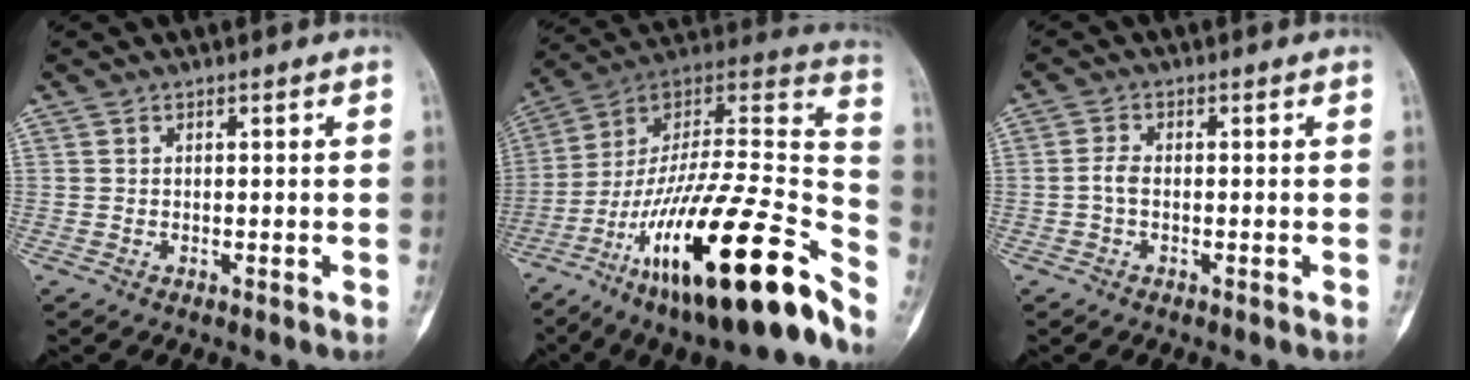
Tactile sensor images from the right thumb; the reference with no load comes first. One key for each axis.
{"total": 33.5, "fx": -19.7, "fy": 7.5, "fz": 26.0, "tx": -0.362, "ty": 0.078, "tz": -0.323}
{"total": 2.1, "fx": -0.5, "fy": 1.1, "fz": 1.7, "tx": -0.035, "ty": 0.004, "tz": -0.013}